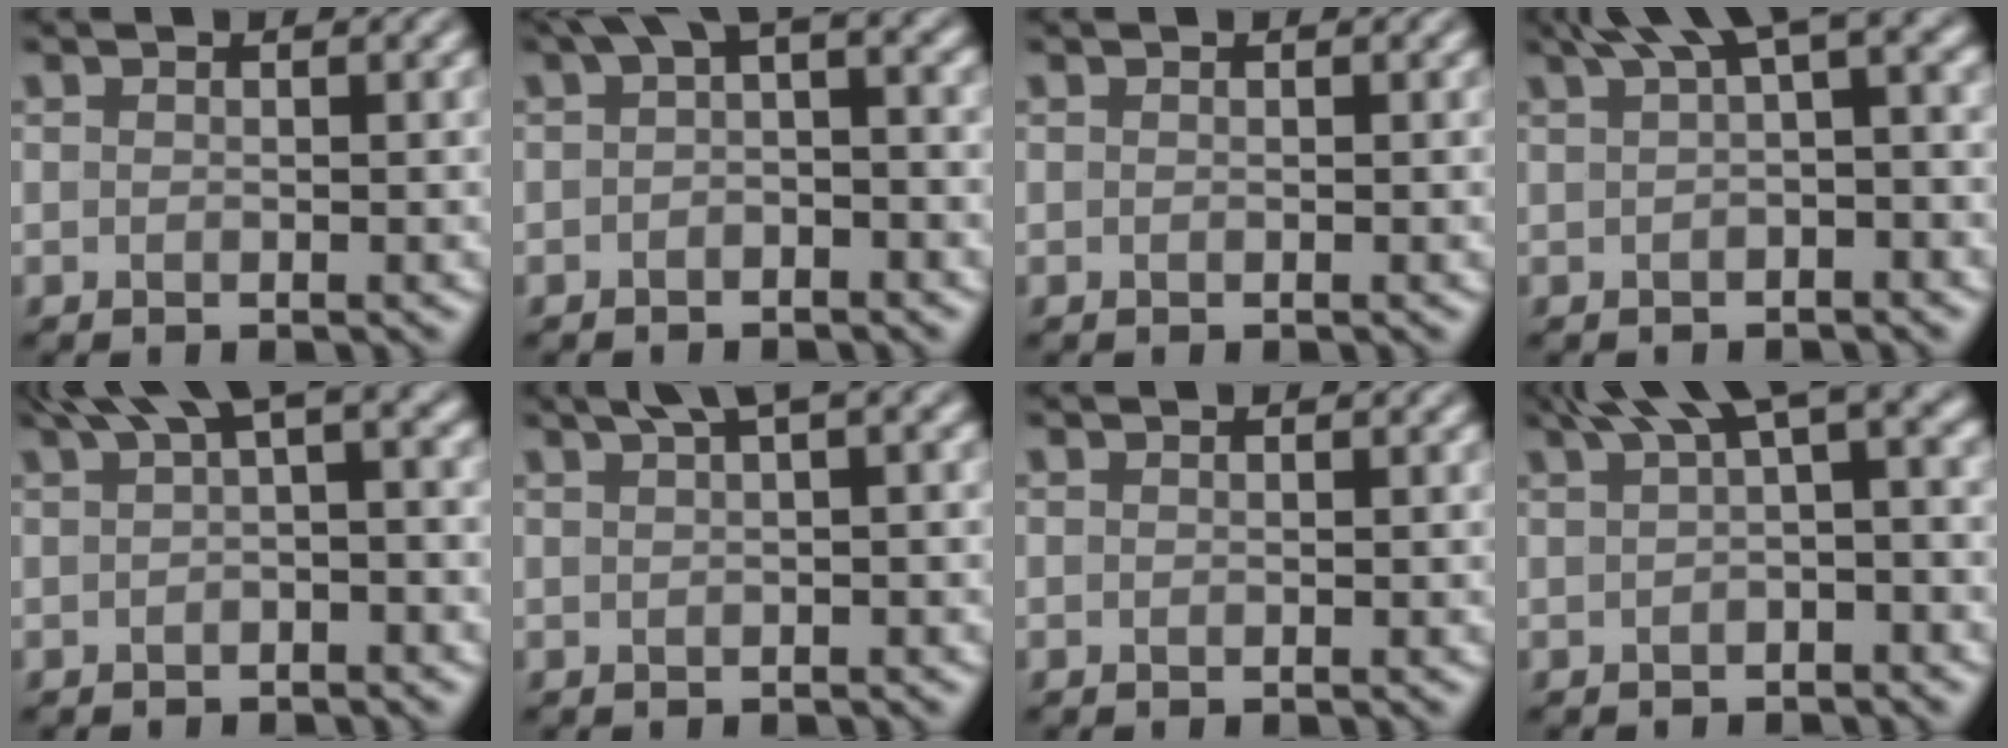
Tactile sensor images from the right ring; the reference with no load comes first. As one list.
[{"total": 3.2, "force": [0.5, 1.5, 2.8], "torque": [-0.038, 0.017, -0.004]}, {"total": 0.0}, {"total": 4.2, "force": [1.8, 1.1, 3.7], "torque": [-0.041, 0.015, 0.021]}, {"total": 4.2, "force": [1.6, 1.4, 3.6], "torque": [-0.040, 0.016, 0.016]}, {"total": 2.5, "force": [1.4, 0.1, 2.1], "torque": [-0.025, 0.011, 0.021]}, {"total": 0.0}, {"total": 4.7, "force": [1.9, 1.3, 4.1], "torque": [-0.043, 0.017, 0.021]}]